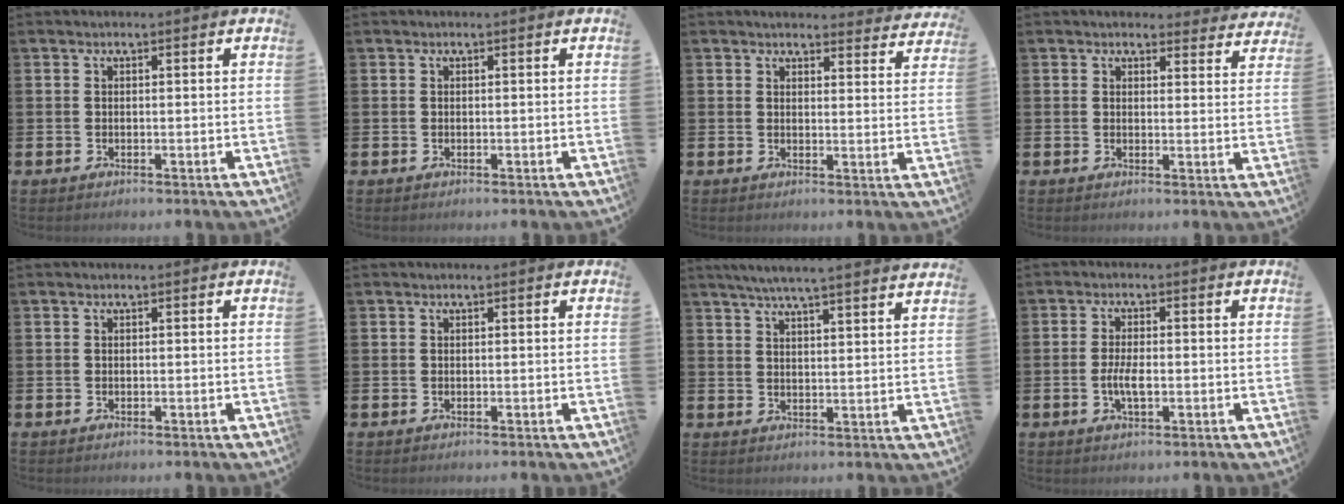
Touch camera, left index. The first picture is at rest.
{"total": 0.0}
{"total": 3.5, "force": [3.4, 0.7, 0.0], "torque": [0.002, -0.021, 0.059]}
{"total": 3.3, "force": [3.1, 1.0, -0.1], "torque": [0.003, -0.018, 0.055]}
{"total": 0.0}
{"total": 0.0}
{"total": 5.4, "force": [5.2, -0.6, 1.4], "torque": [-0.039, -0.026, 0.090]}
{"total": 3.2, "force": [-0.6, 1.2, 2.9], "torque": [-0.057, -0.001, -0.015]}